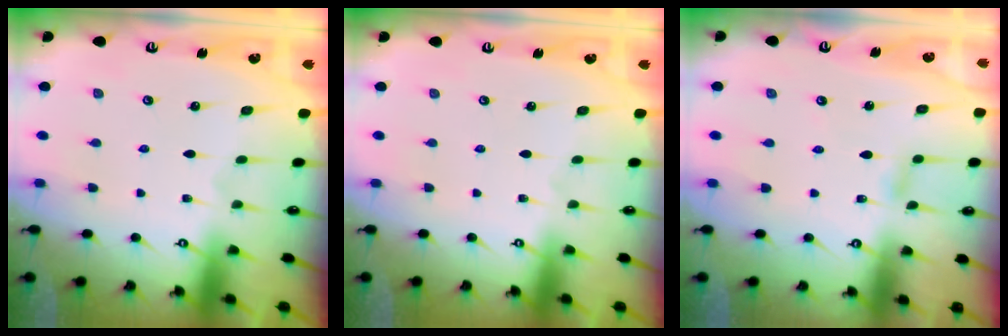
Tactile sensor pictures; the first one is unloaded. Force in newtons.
{"total": 0.0}
{"total": 5.3, "press": 5.3, "slide": 0.5}